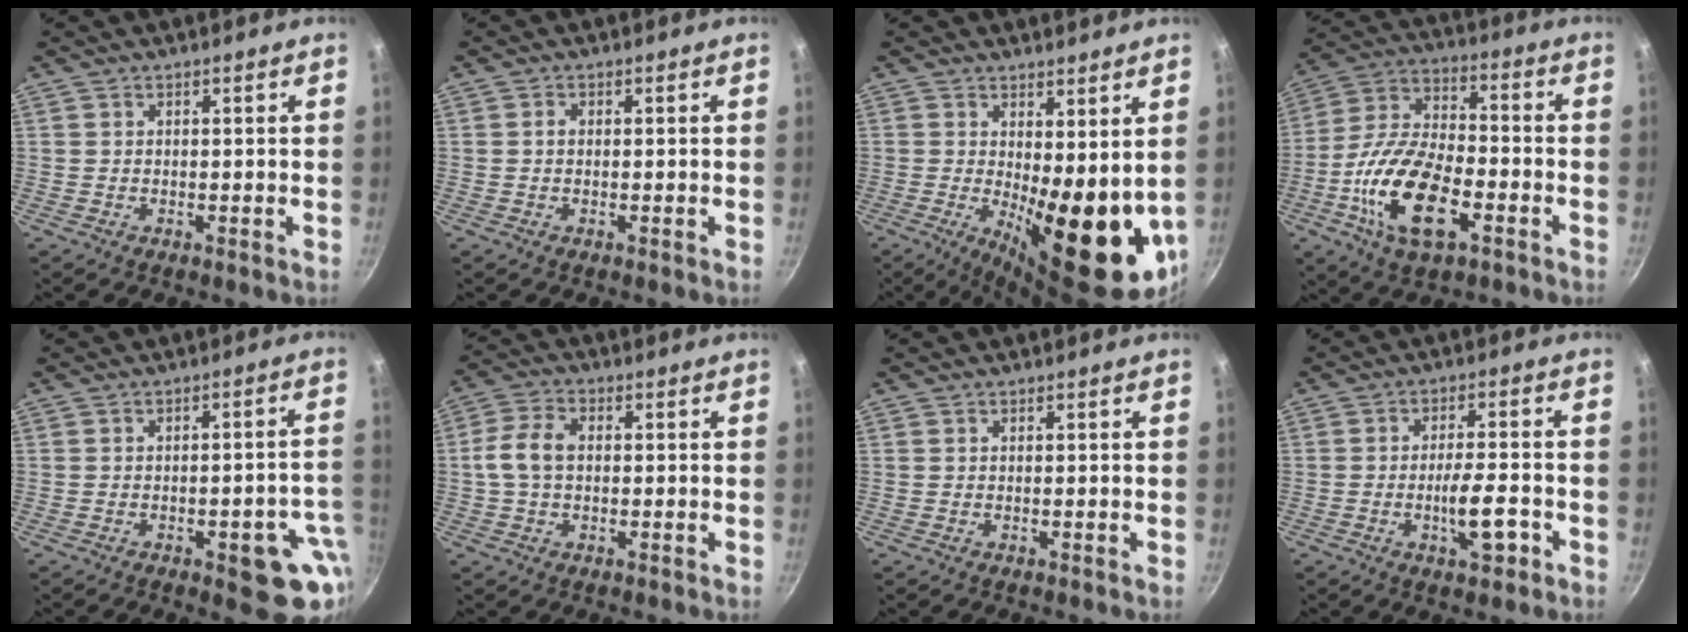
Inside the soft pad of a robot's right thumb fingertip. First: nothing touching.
{"total": 1.2, "force": [0.1, 0.9, 0.8], "torque": [-0.016, 0.005, -0.001]}
{"total": 17.0, "force": [0.3, 6.3, 15.8], "torque": [-0.173, -0.035, 0.021]}
{"total": 18.9, "force": [-6.5, 9.3, 15.1], "torque": [-0.280, 0.030, -0.129]}
{"total": 11.7, "force": [-3.8, 4.8, 10.0], "torque": [-0.066, 0.021, -0.042]}
{"total": 7.1, "force": [0.1, 4.8, 5.3], "torque": [-0.103, 0.021, -0.005]}
{"total": 0.0}
{"total": 7.4, "force": [-2.8, 2.2, 6.5], "torque": [-0.093, 0.018, -0.045]}